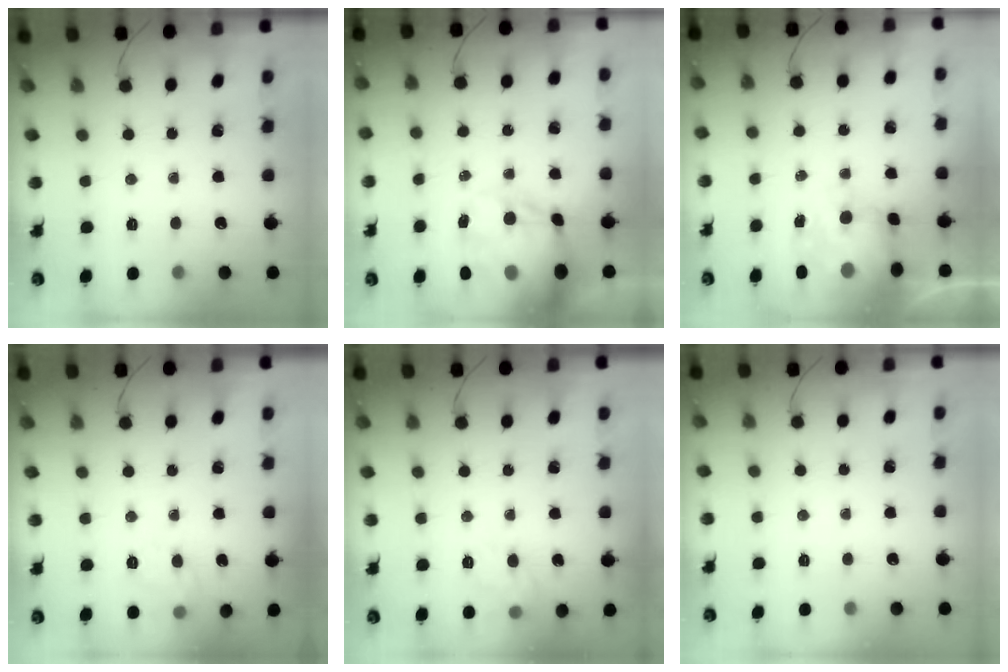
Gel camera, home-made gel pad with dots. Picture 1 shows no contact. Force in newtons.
{"total": 18.8, "press": 18.4, "slide": 3.9}
{"total": 8.2, "press": 8.0, "slide": 1.8}
{"total": 8.2, "press": 8.2, "slide": 1.0}
{"total": 9.5, "press": 9.4, "slide": 0.9}
{"total": 0.0}